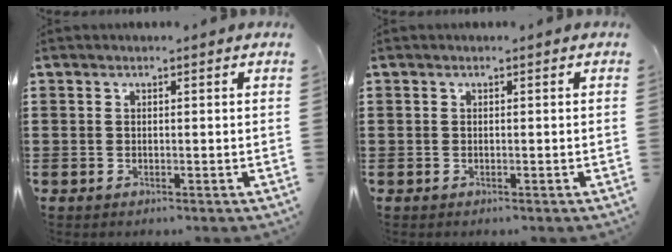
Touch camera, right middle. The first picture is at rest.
{"total": 0.0}